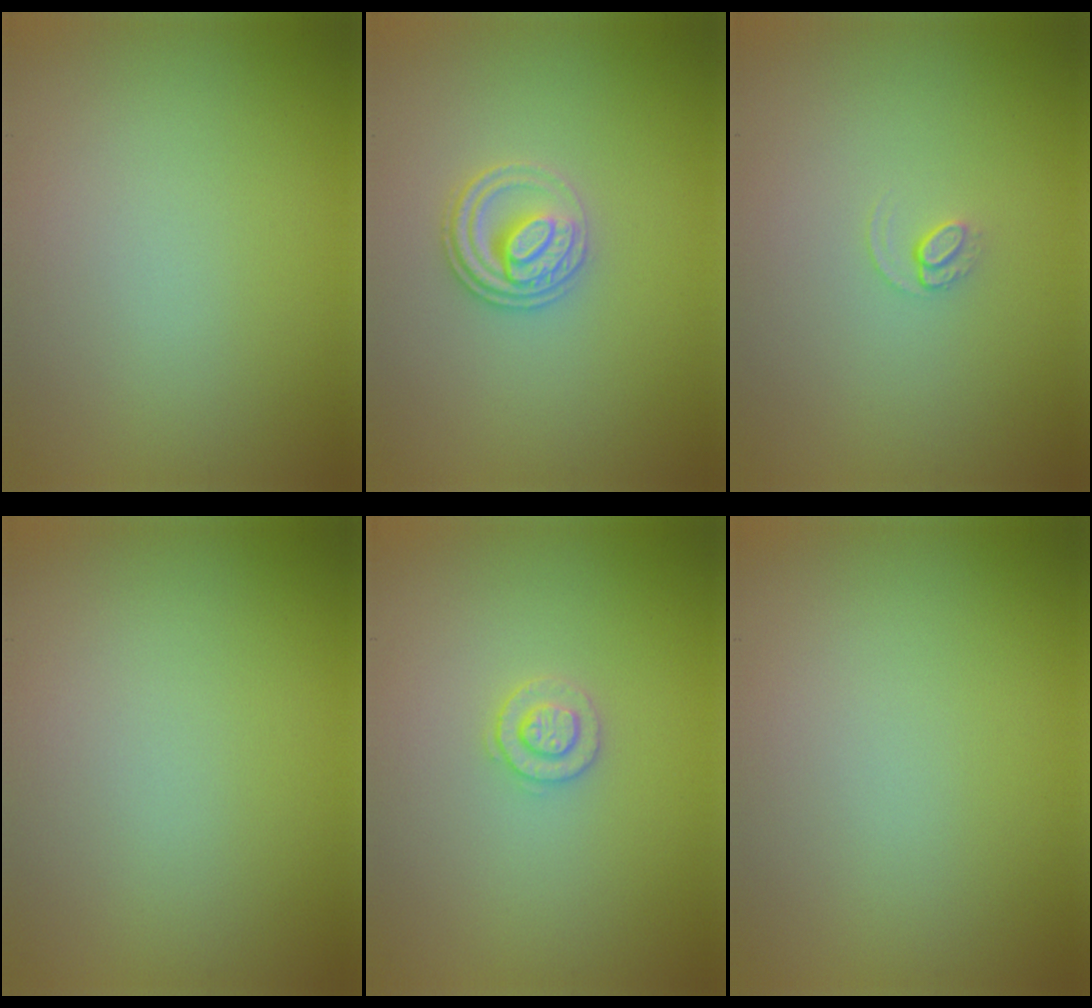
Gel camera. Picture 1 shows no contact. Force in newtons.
{"total": 2.8, "press": 2.6, "slide": 1.0}
{"total": 0.9, "press": 0.4, "slide": 0.8}
{"total": 0.0}
{"total": 1.8, "press": 1.8, "slide": 0.4}
{"total": 0.0}